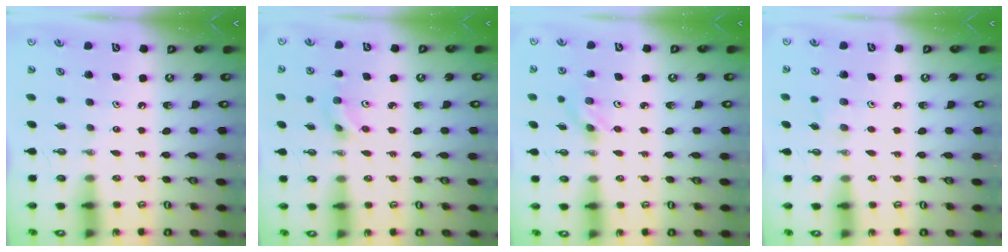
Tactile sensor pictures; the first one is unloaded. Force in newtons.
{"total": 4.8, "press": 4.7, "slide": 1.0}
{"total": 3.7, "press": 3.4, "slide": 1.4}
{"total": 4.9, "press": 4.3, "slide": 2.2}